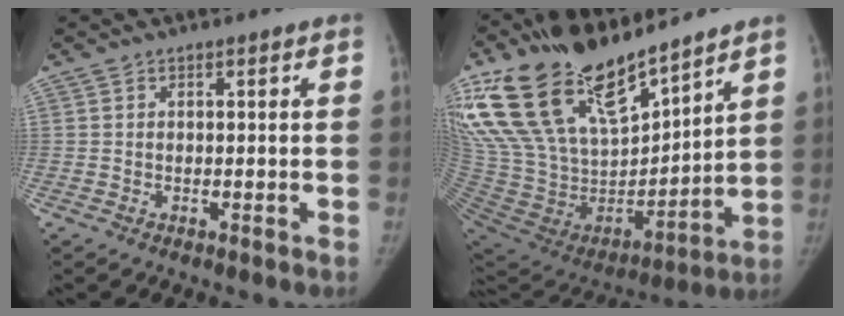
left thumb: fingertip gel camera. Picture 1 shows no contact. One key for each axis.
{"total": 28.2, "fx": 21.0, "fy": 11.1, "fz": 15.2, "tx": -0.274, "ty": -0.084, "tz": 0.394}